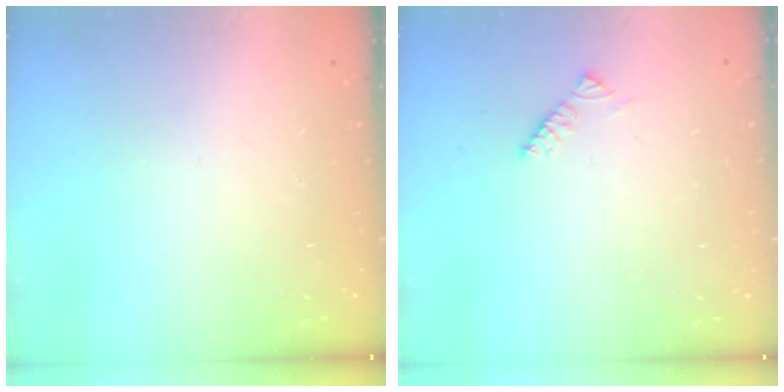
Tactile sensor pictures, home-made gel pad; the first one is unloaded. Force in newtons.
{"total": 2.9, "press": 2.9, "slide": 0.5}